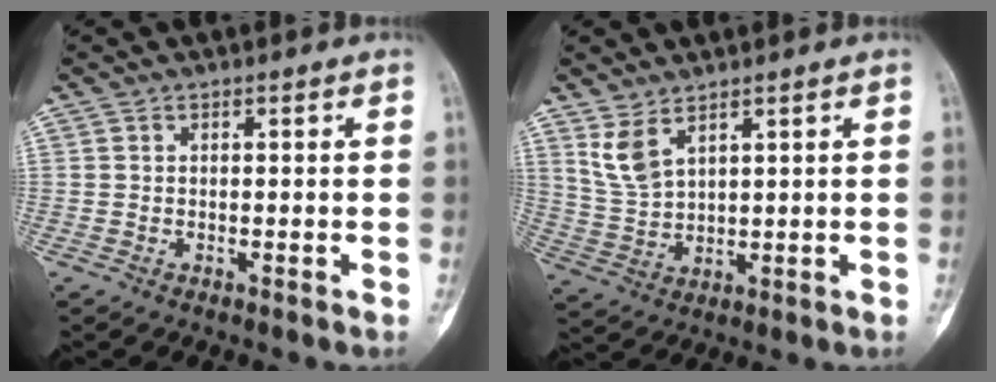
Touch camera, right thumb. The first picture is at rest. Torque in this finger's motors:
{"motor_torque": [0.18, 0.62, 0.03, 0.06, 0.01]}